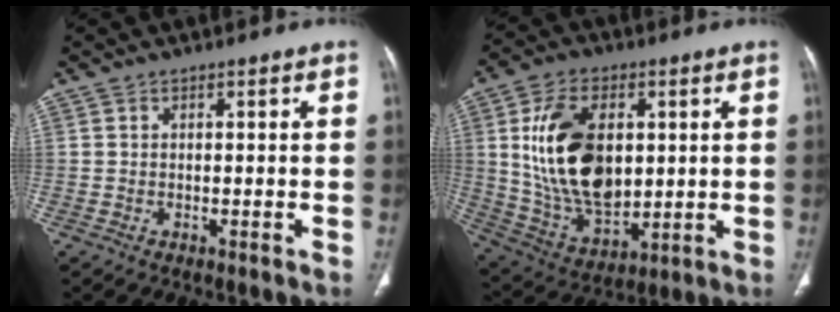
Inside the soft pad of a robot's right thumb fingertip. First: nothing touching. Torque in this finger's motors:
{"motor_torque": [0.67, 3.90, 1.81, 0.27, 0.58]}